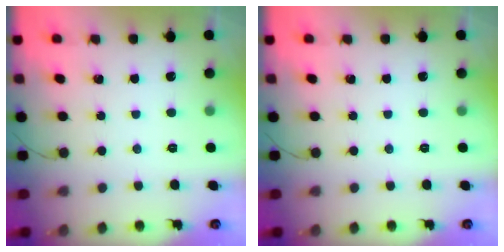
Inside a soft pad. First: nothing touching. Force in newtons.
{"total": 0.0}